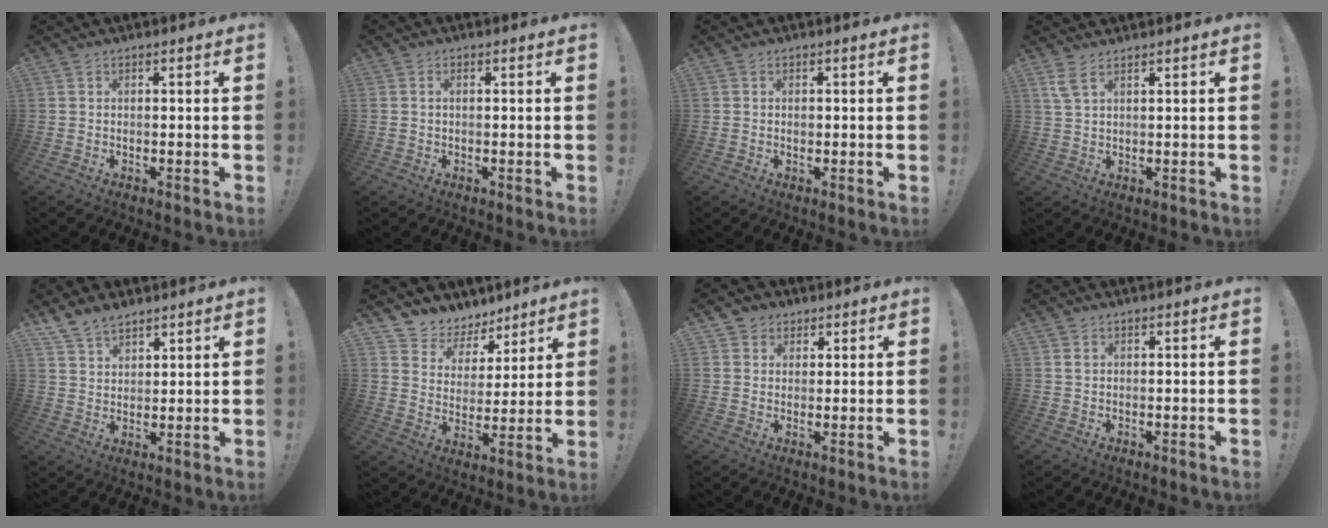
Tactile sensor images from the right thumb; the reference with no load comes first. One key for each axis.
{"total": 1.0, "fx": 0.3, "fy": 0.5, "fz": 0.8, "tx": -0.024, "ty": 0.006, "tz": 0.006}
{"total": 0.7, "fx": -0.1, "fy": 0.6, "fz": 0.2, "tx": 0.000, "ty": 0.002, "tz": -0.004}
{"total": 4.1, "fx": 2.8, "fy": 1.0, "fz": 2.9, "tx": -0.052, "ty": -0.009, "tz": 0.050}
{"total": 7.4, "fx": 6.4, "fy": 3.1, "fz": 2.1, "tx": -0.052, "ty": -0.035, "tz": 0.125}
{"total": 7.7, "fx": 5.6, "fy": 5.3, "fz": 0.3, "tx": -0.017, "ty": -0.049, "tz": 0.113}
{"total": 3.8, "fx": 1.8, "fy": 3.4, "fz": 0.1, "tx": 0.002, "ty": -0.008, "tz": 0.033}
{"total": 1.2, "fx": 0.6, "fy": 0.8, "fz": 0.7, "tx": -0.010, "ty": -0.001, "tz": 0.010}